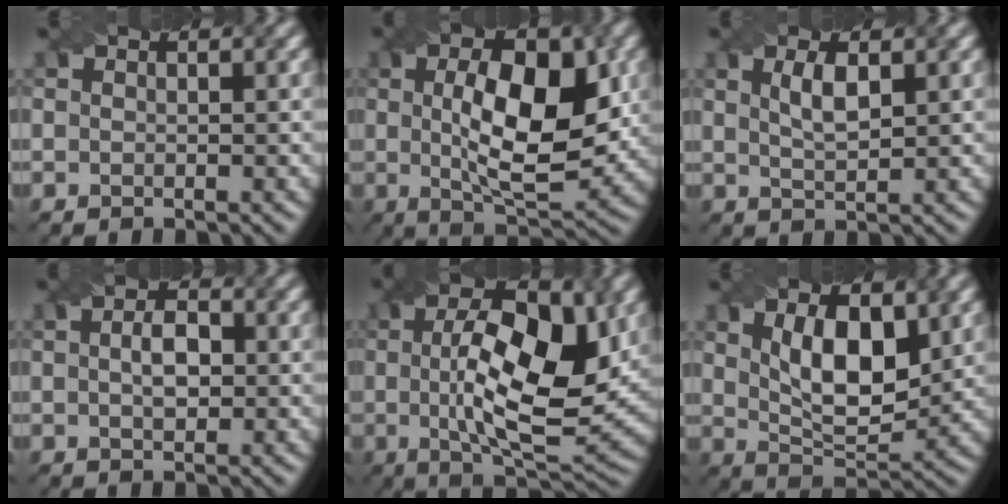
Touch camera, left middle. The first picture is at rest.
{"total": 9.8, "force": [1.0, 4.0, 8.9], "torque": [-0.135, 0.004, 0.019]}
{"total": 2.4, "force": [0.8, 0.8, 2.1], "torque": [-0.043, 0.003, 0.019]}
{"total": 2.6, "force": [0.0, 1.4, 2.1], "torque": [-0.044, 0.006, 0.000]}
{"total": 11.5, "force": [1.2, 4.5, 10.5], "torque": [-0.164, 0.002, 0.021]}
{"total": 6.9, "force": [1.9, 3.1, 5.9], "torque": [-0.102, 0.001, 0.035]}